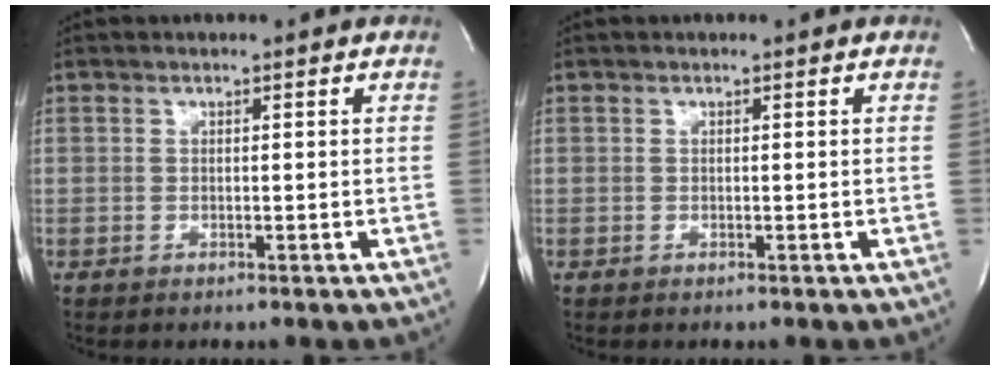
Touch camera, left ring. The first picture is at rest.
{"total": 0.0}